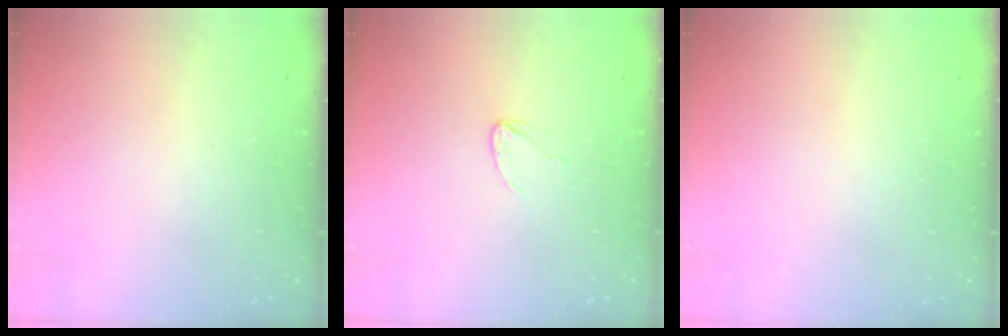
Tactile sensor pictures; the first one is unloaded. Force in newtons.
{"total": 2.7, "press": 2.7, "slide": 0.3}
{"total": 0.0}